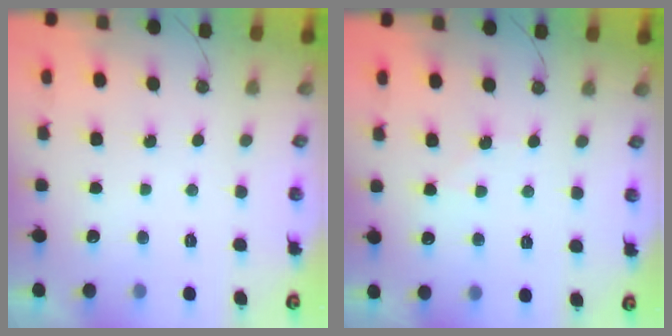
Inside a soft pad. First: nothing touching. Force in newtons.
{"total": 5.2, "press": 5.1, "slide": 0.9}